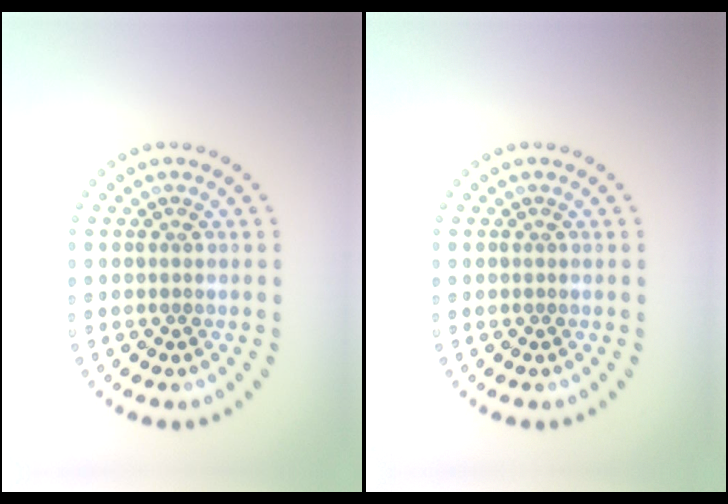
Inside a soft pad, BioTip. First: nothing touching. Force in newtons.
{"total": 0.0}